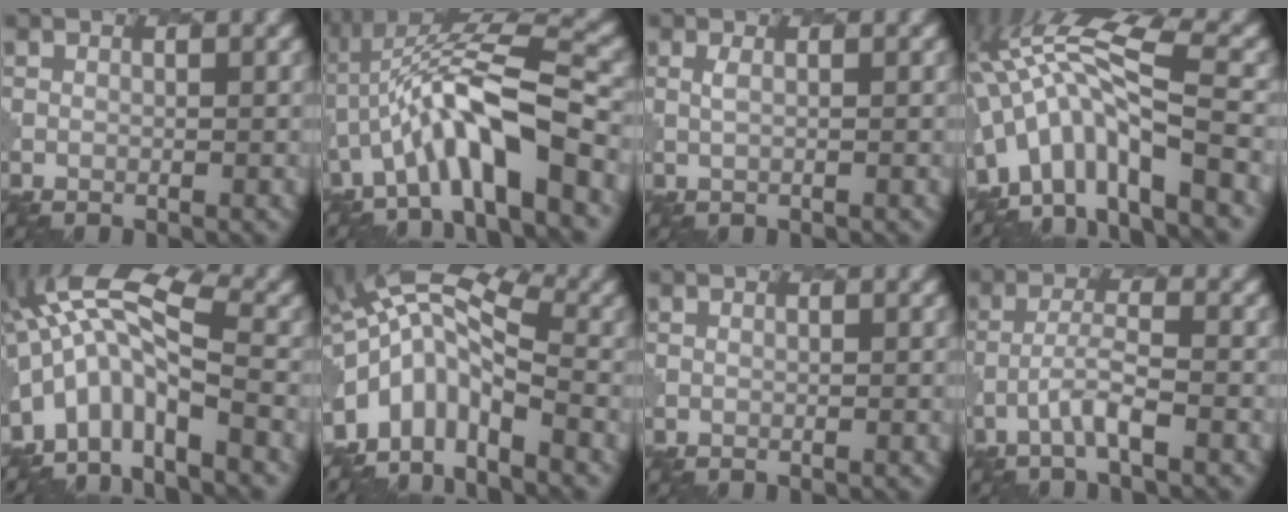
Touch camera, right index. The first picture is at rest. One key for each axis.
{"total": 8.6, "fx": -3.0, "fy": 2.0, "fz": 7.8, "tx": -0.140, "ty": 0.019, "tz": -0.053}
{"total": 1.1, "fx": 0.6, "fy": 0.3, "fz": 0.8, "tx": -0.013, "ty": -0.001, "tz": 0.011}
{"total": 10.6, "fx": -3.5, "fy": 3.2, "fz": 9.5, "tx": -0.168, "ty": 0.016, "tz": -0.062}
{"total": 8.9, "fx": -3.1, "fy": 3.1, "fz": 7.8, "tx": -0.144, "ty": 0.007, "tz": -0.060}
{"total": 7.2, "fx": -3.2, "fy": 3.6, "fz": 5.3, "tx": -0.093, "ty": 0.012, "tz": -0.077}
{"total": 0.0}
{"total": 2.4, "fx": -1.2, "fy": 0.2, "fz": 2.1, "tx": -0.043, "ty": 0.011, "tz": -0.028}